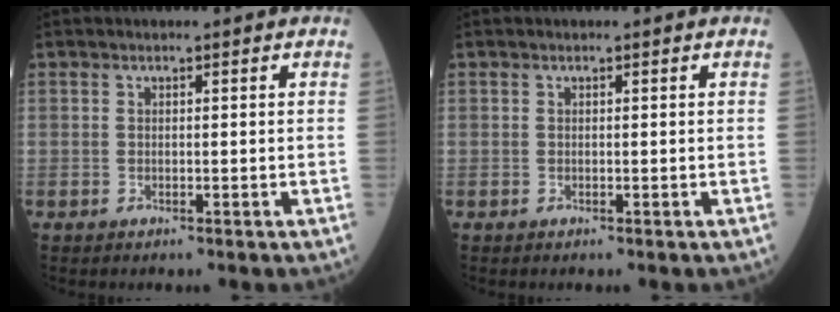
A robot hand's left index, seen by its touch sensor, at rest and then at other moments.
{"total": 0.0}